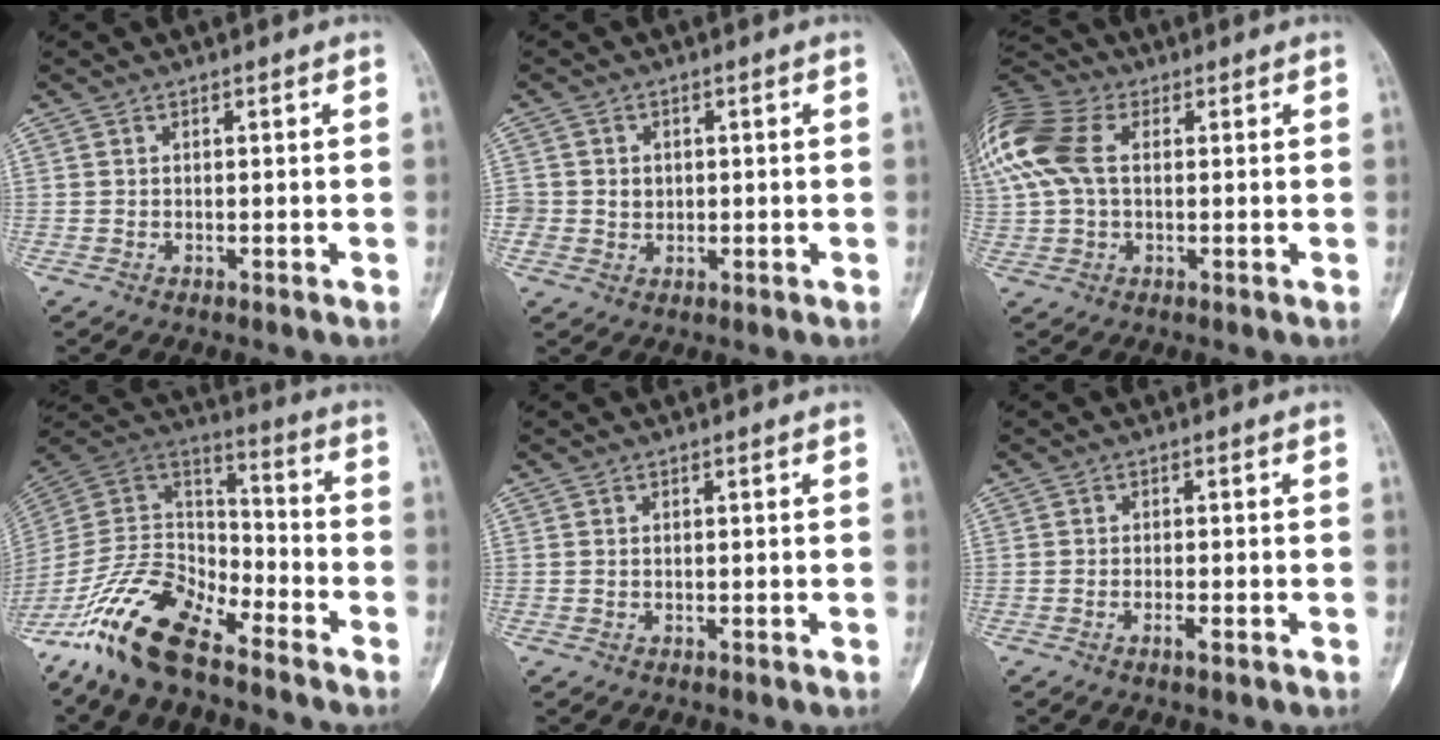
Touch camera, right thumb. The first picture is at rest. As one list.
[{"total": 3.3, "force": [0.3, 3.1, 1.1], "torque": [0.004, 0.004, 0.007]}, {"total": 18.1, "force": [4.2, 11.8, 13.0], "torque": [-0.331, 0.041, 0.073]}, {"total": 17.6, "force": [-12.5, 7.0, 10.3], "torque": [-0.184, 0.076, -0.242]}, {"total": 0.0}, {"total": 1.5, "force": [-0.8, 0.2, 1.3], "torque": [-0.025, 0.000, -0.016]}]